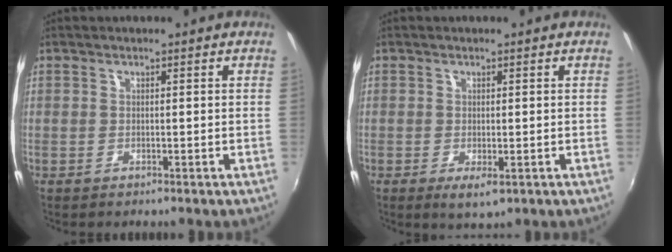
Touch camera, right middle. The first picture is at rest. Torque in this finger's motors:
{"motor_torque": [-0.10, -0.30, -0.02, -0.01]}